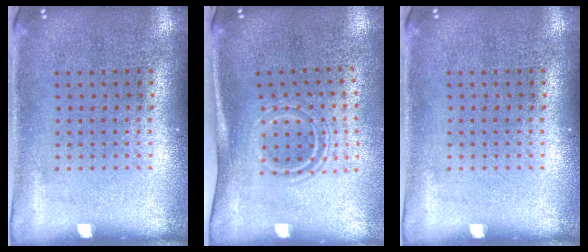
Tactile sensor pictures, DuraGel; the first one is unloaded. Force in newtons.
{"total": 1.7, "press": 1.1, "slide": 1.4}
{"total": 0.0}